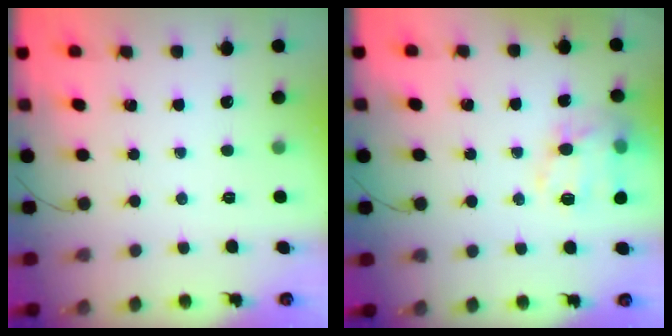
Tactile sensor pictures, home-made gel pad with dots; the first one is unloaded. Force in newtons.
{"total": 12.9, "press": 12.8, "slide": 1.4}